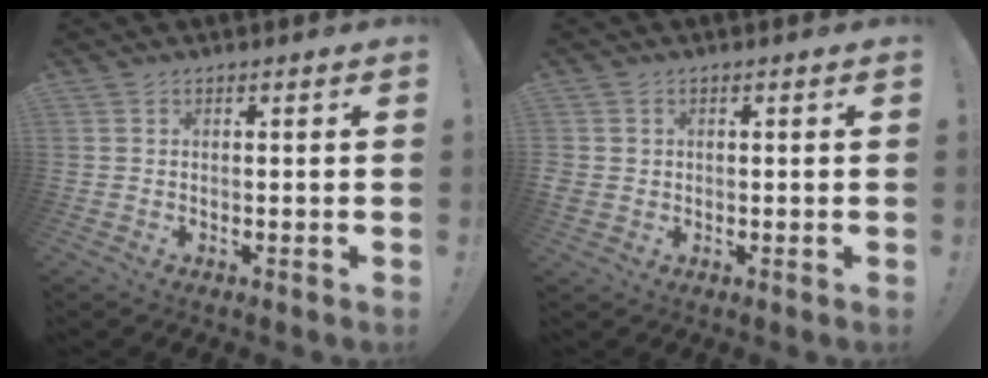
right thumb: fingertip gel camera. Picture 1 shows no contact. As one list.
[{"total": 2.2, "force": [0.4, 2.0, 0.6], "torque": [-0.003, -0.002, 0.009]}]